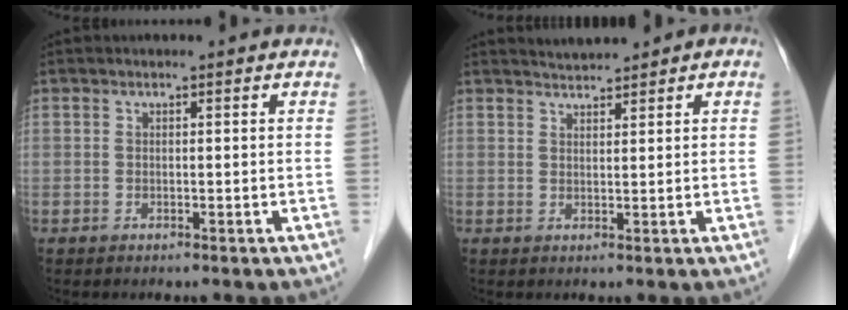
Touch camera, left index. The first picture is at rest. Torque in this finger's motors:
{"motor_torque": [0.21, -0.40, -0.11, 0.03]}